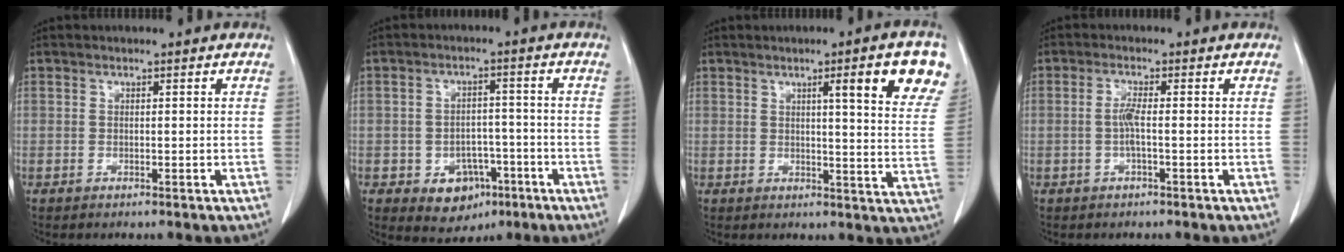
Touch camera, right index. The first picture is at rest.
{"total": 7.1, "force": [-3.2, 5.3, 3.5], "torque": [-0.049, 0.009, -0.038]}
{"total": 11.7, "force": [5.8, 0.2, 10.1], "torque": [-0.125, -0.012, 0.059]}
{"total": 2.3, "force": [-0.4, 0.0, 2.3], "torque": [-0.044, 0.002, -0.007]}